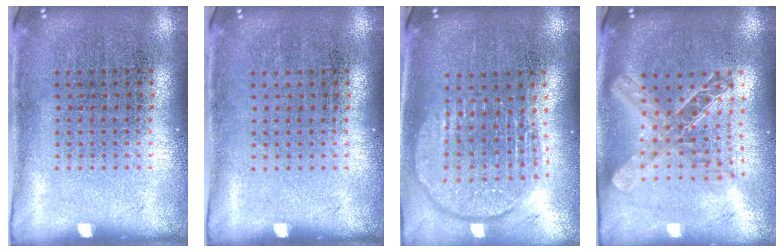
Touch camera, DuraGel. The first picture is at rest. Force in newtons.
{"total": 0.0}
{"total": 1.8, "press": 1.6, "slide": 1.0}
{"total": 2.0, "press": 1.7, "slide": 1.0}